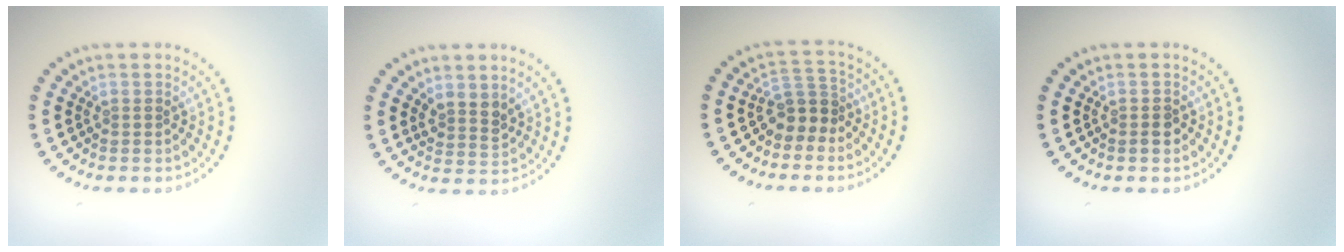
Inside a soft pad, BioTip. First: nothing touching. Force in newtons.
{"total": 2.0, "press": 1.7, "slide": 1.1}
{"total": 2.6, "press": 2.1, "slide": 1.5}
{"total": 1.3, "press": 1.2, "slide": 0.4}